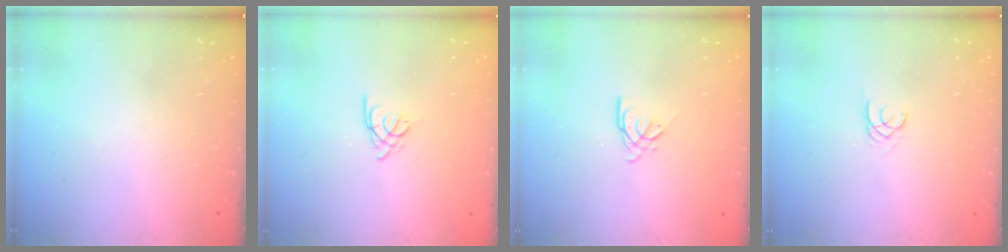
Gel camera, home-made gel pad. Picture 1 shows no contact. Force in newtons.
{"total": 1.8, "press": 1.7, "slide": 0.5}
{"total": 0.9, "press": 0.8, "slide": 0.2}
{"total": 1.7, "press": 1.7, "slide": 0.2}